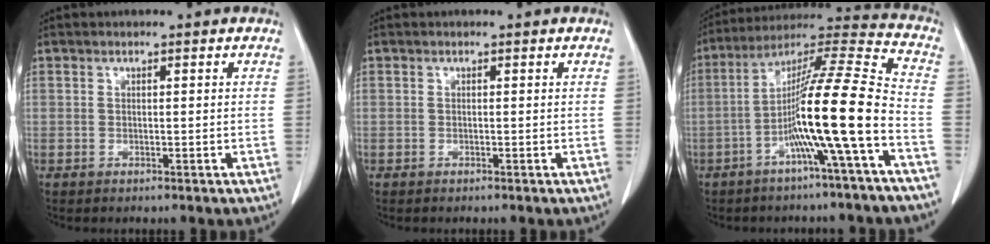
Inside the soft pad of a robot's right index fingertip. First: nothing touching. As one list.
[{"total": 0.0}, {"total": 15.4, "force": [-5.2, -1.2, 14.4], "torque": [-0.250, 0.014, -0.098]}]